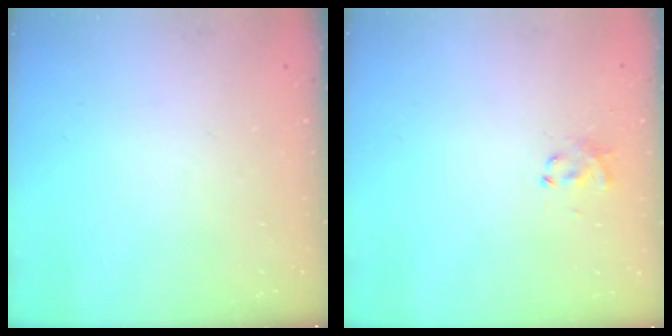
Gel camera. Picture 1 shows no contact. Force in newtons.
{"total": 2.9, "press": 2.8, "slide": 0.9}